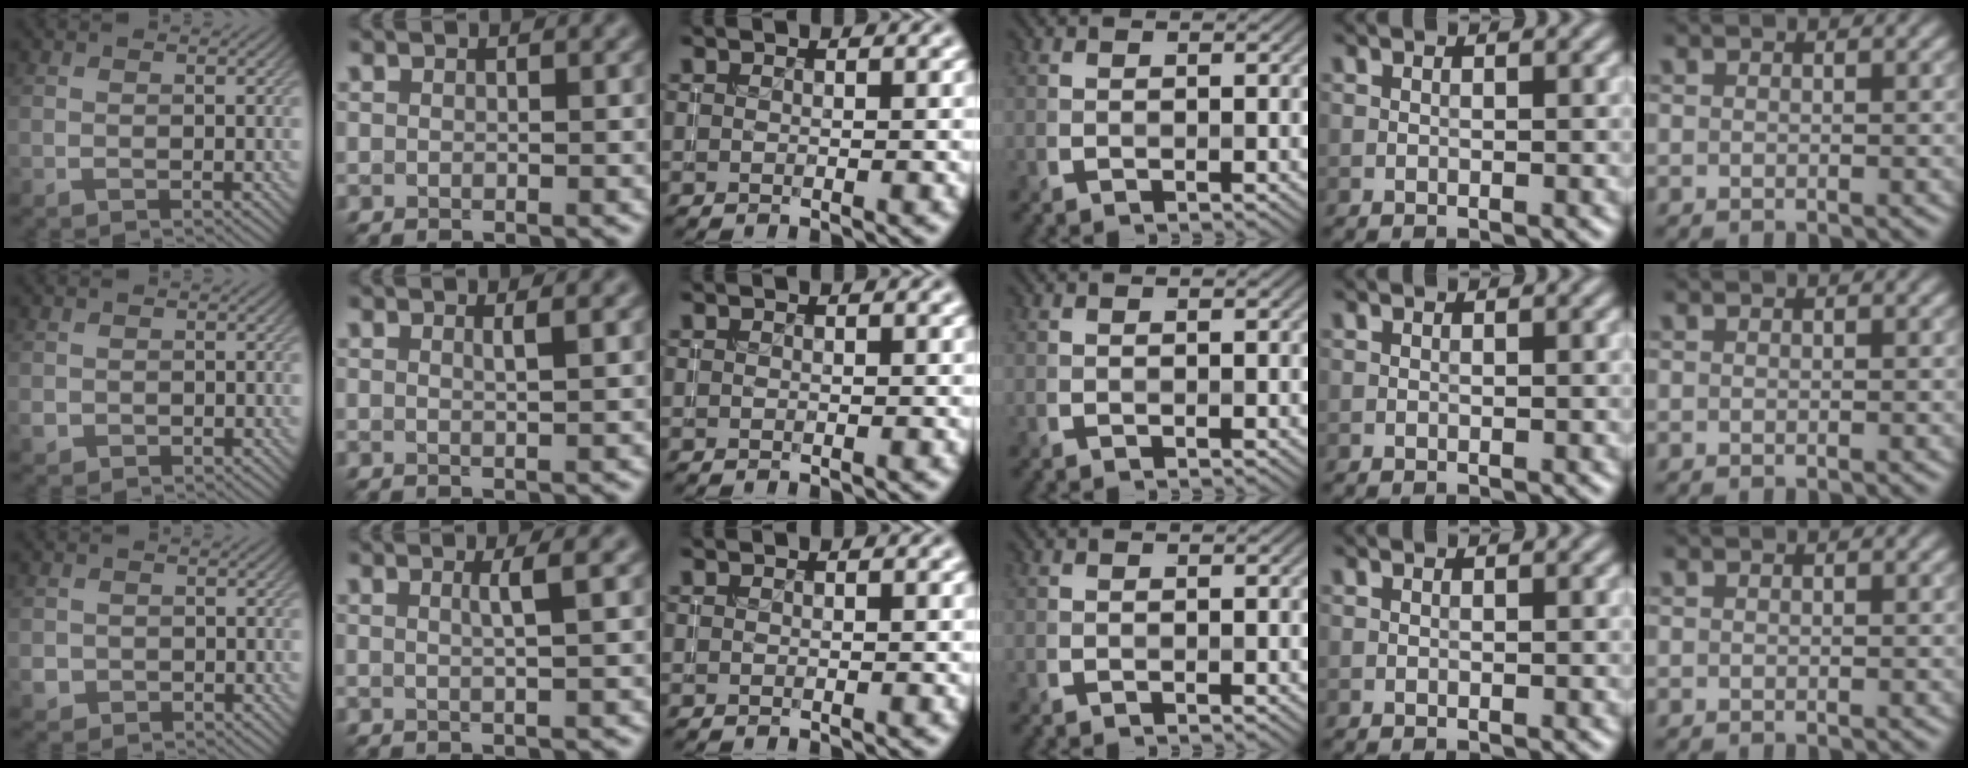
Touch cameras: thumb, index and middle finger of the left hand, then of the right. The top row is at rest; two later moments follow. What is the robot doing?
{"motion": "insert", "object": "coin"}